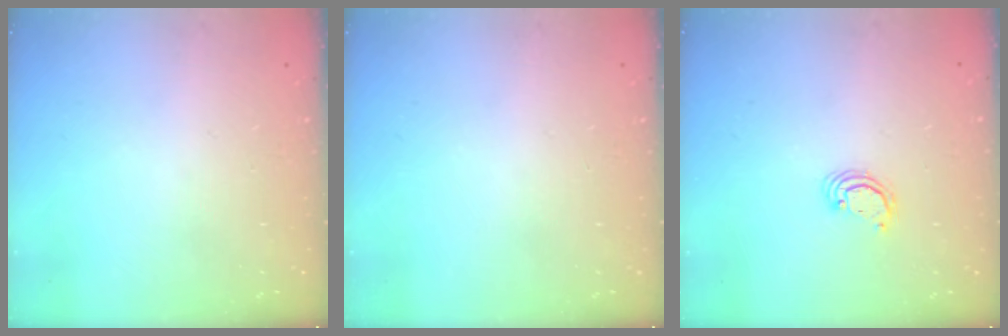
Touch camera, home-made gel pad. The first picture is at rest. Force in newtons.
{"total": 0.0}
{"total": 2.4, "press": 2.4, "slide": 0.3}